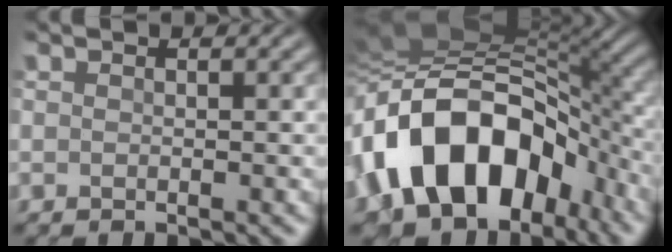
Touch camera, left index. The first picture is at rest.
{"total": 15.1, "force": [-5.5, 9.5, 10.4], "torque": [-0.168, 0.015, -0.111]}